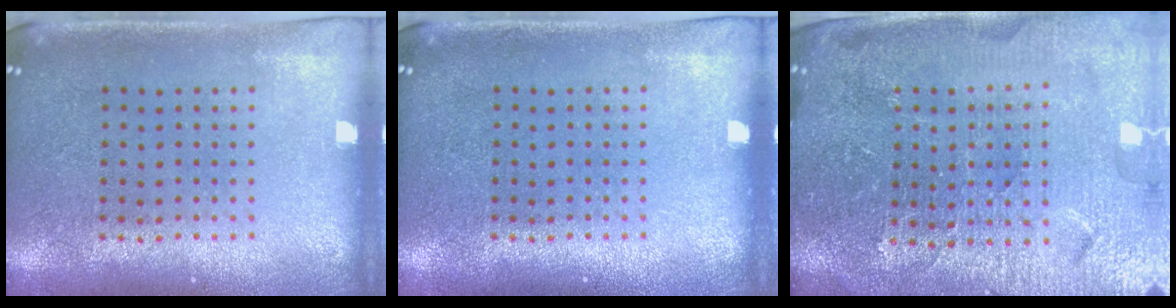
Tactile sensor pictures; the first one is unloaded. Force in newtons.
{"total": 0.0}
{"total": 4.8, "press": 4.5, "slide": 1.7}